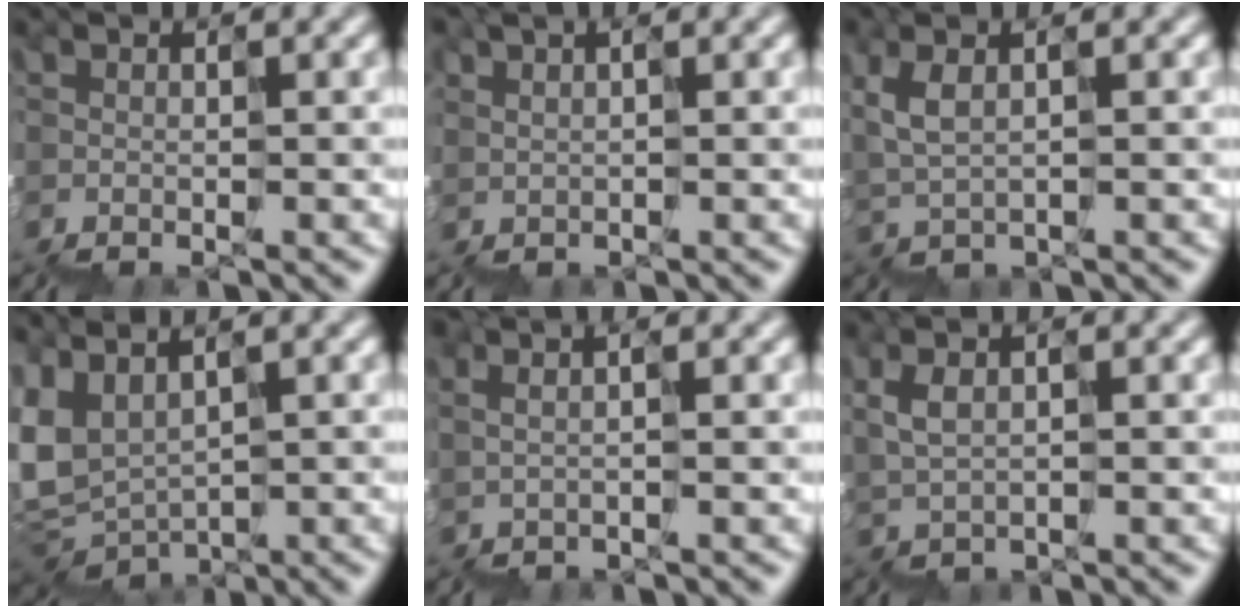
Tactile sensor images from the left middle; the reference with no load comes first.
{"total": 2.6, "force": [1.0, 1.4, 2.0], "torque": [-0.016, 0.019, 0.022]}
{"total": 1.7, "force": [1.5, 0.1, 0.8], "torque": [-0.023, 0.022, 0.031]}
{"total": 2.5, "force": [2.2, 1.1, 0.6], "torque": [-0.048, 0.022, 0.051]}
{"total": 1.1, "force": [0.7, 0.1, 0.9], "torque": [0.004, 0.012, 0.010]}
{"total": 1.5, "force": [1.4, 0.1, 0.5], "torque": [-0.013, 0.022, 0.027]}